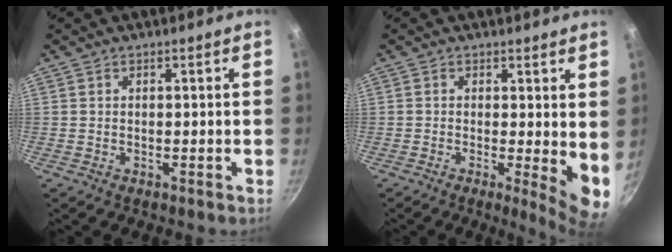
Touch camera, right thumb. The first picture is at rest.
{"total": 7.0, "force": [0.0, 1.9, 6.7], "torque": [-0.088, -0.020, 0.000]}